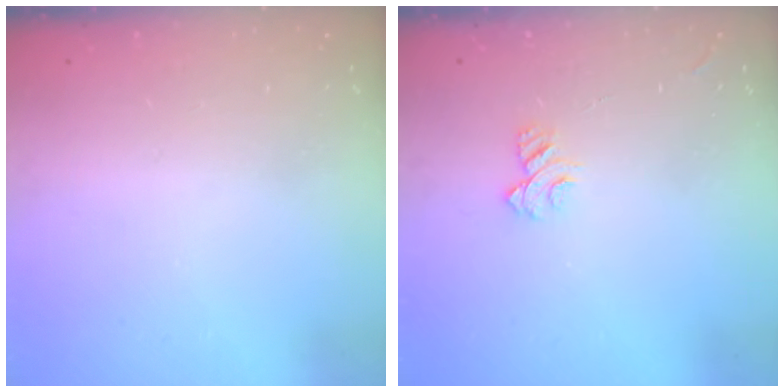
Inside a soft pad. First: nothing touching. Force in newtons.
{"total": 5.3, "press": 5.3, "slide": 0.5}